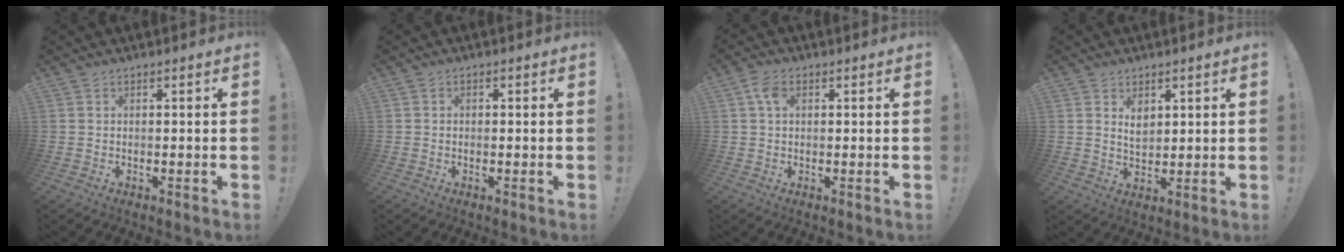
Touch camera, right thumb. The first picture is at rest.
{"total": 0.8, "force": [-0.4, 0.7, 0.3], "torque": [-0.009, 0.003, -0.006]}
{"total": 4.2, "force": [1.2, 2.4, 3.2], "torque": [-0.058, 0.006, 0.022]}
{"total": 4.5, "force": [2.4, 3.2, 2.0], "torque": [-0.025, -0.012, 0.041]}